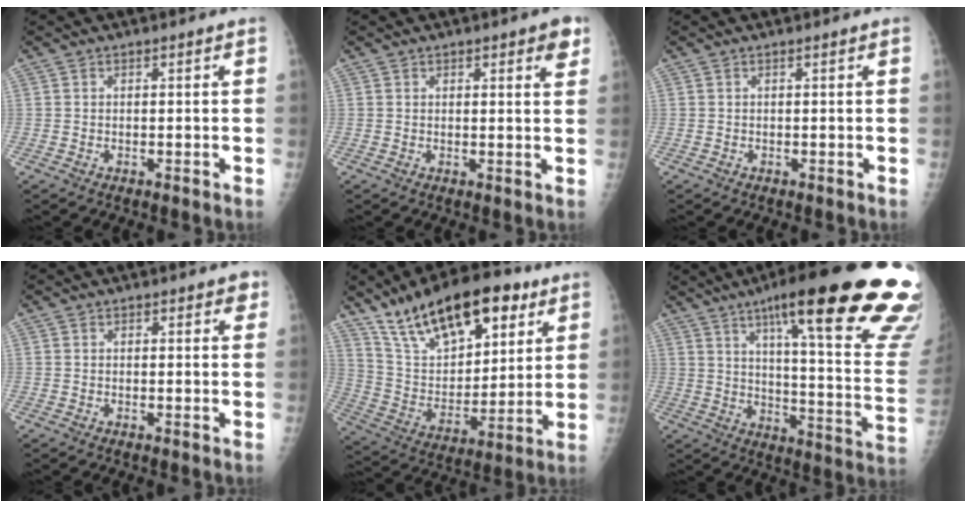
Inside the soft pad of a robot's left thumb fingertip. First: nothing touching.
{"total": 4.0, "force": [2.2, 1.7, 2.9], "torque": [-0.018, -0.008, 0.022]}
{"total": 0.0}
{"total": 2.2, "force": [1.2, 1.4, 1.2], "torque": [0.008, -0.003, 0.011]}
{"total": 23.3, "force": [14.0, 10.9, 15.0], "torque": [-0.215, -0.037, 0.248]}
{"total": 30.9, "force": [19.9, 4.5, 23.2], "torque": [-0.254, -0.074, 0.272]}